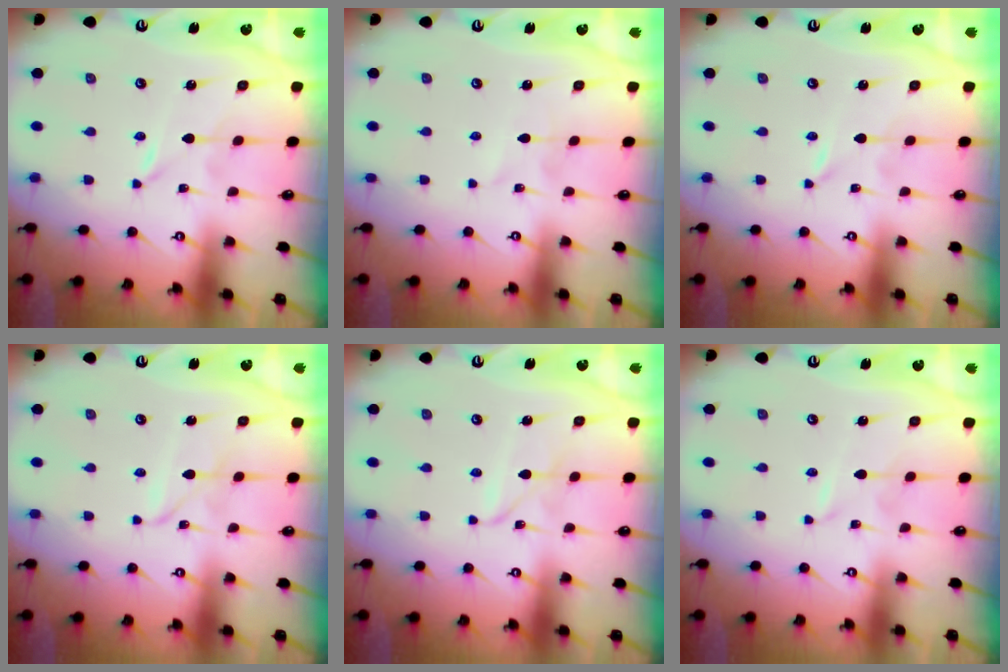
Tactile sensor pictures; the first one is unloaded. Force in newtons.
{"total": 1.9, "press": 1.9, "slide": 0.2}
{"total": 0.0}
{"total": 2.8, "press": 2.8, "slide": 0.3}
{"total": 2.8, "press": 2.8, "slide": 0.3}
{"total": 1.6, "press": 1.6, "slide": 0.2}